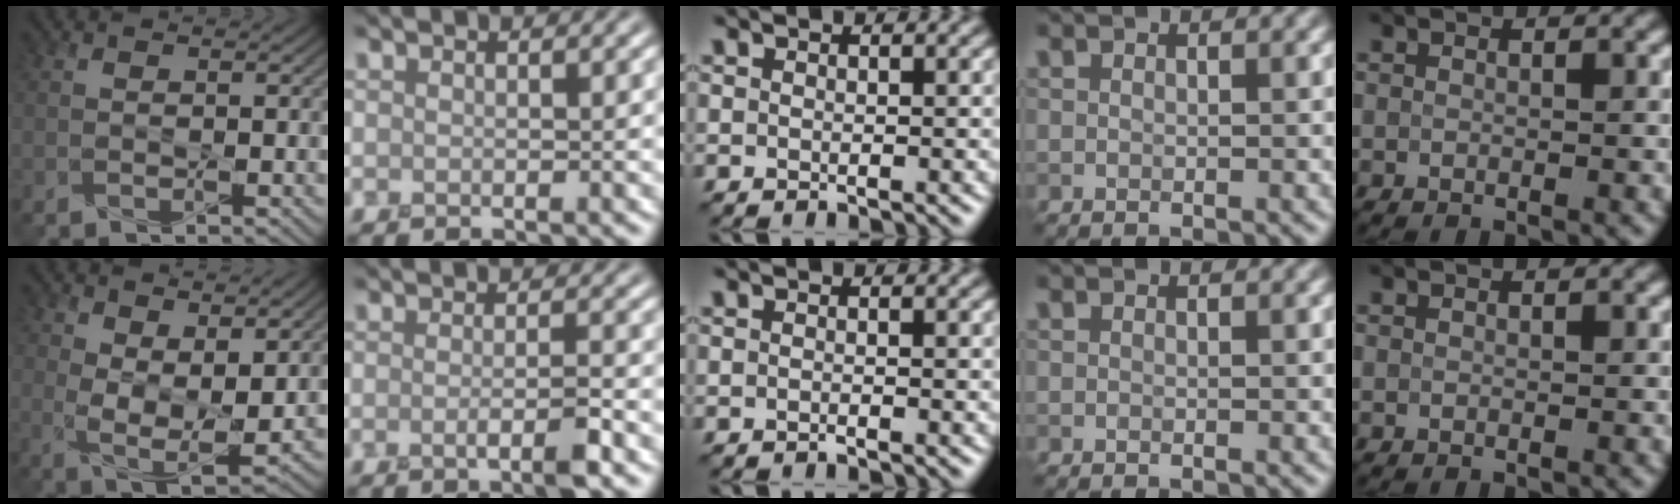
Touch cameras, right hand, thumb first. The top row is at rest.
{"thumb": {"total": 7.2, "force": [2.3, 3.8, 5.7], "torque": [-0.122, -0.012, 0.042]}, "index": {"total": 2.5, "force": [-0.7, 0.5, 2.4], "torque": [-0.038, -0.001, -0.015]}, "middle": {"total": 0.5, "force": [-0.3, 0.0, 0.4], "torque": [-0.006, -0.001, -0.007]}}